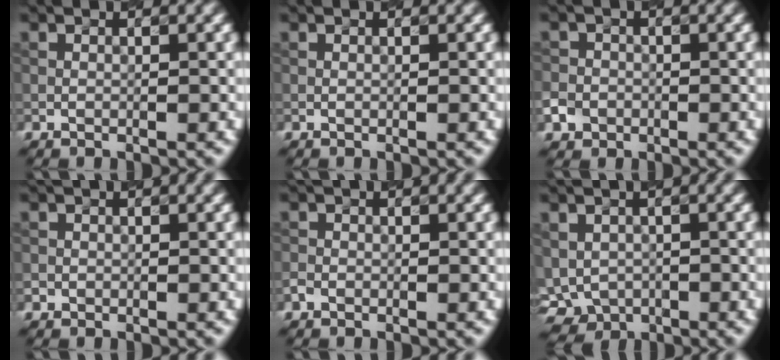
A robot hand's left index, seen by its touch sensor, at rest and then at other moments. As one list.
[{"total": 0.0}, {"total": 2.3, "force": [-1.0, 2.0, 0.5], "torque": [-0.004, 0.000, -0.020]}, {"total": 0.7, "force": [-0.3, 0.7, 0.0], "torque": [0.007, -0.004, -0.007]}, {"total": 0.8, "force": [-0.5, 0.6, 0.1], "torque": [0.001, -0.001, -0.012]}, {"total": 4.1, "force": [-1.1, 3.3, 2.2], "torque": [-0.046, -0.010, -0.012]}]